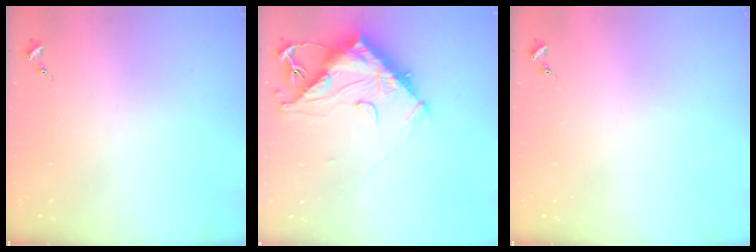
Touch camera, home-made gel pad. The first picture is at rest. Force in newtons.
{"total": 15.7, "press": 15.6, "slide": 1.4}
{"total": 0.0}